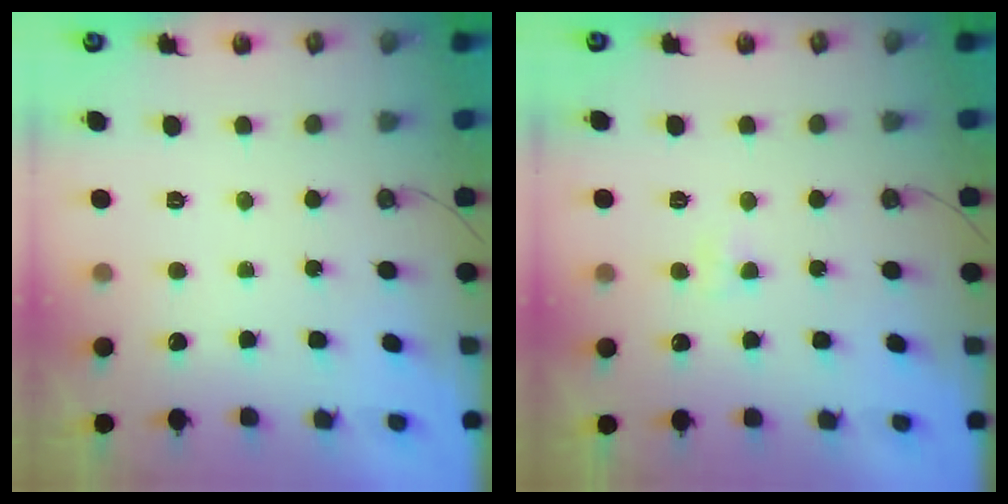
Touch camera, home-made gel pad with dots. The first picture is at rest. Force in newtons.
{"total": 3.1, "press": 2.7, "slide": 1.4}